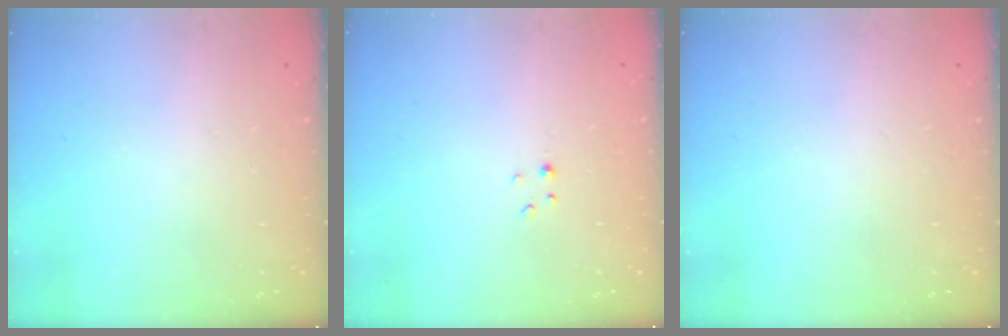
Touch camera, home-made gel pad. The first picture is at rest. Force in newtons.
{"total": 1.1, "press": 1.1, "slide": 0.2}
{"total": 0.0}